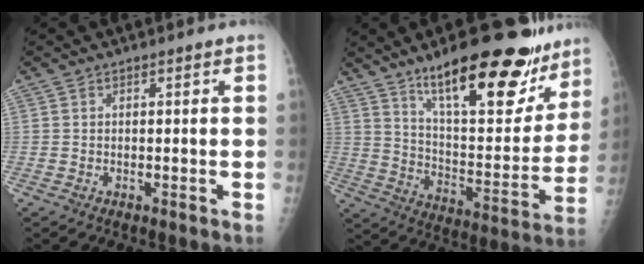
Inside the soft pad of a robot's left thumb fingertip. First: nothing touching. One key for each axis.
{"total": 25.9, "fx": 17.3, "fy": 8.5, "fz": 17.3, "tx": -0.205, "ty": -0.075, "tz": 0.267}